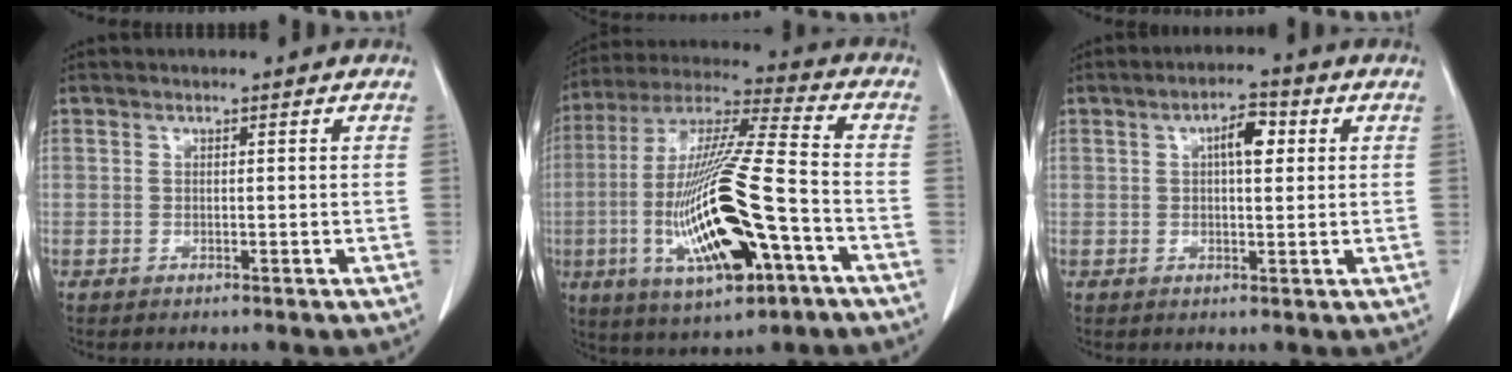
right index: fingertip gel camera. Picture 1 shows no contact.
{"total": 21.6, "force": [-6.2, 3.7, 20.3], "torque": [-0.427, -0.021, -0.104]}
{"total": 4.5, "force": [1.3, 1.5, 4.0], "torque": [-0.068, 0.011, 0.018]}